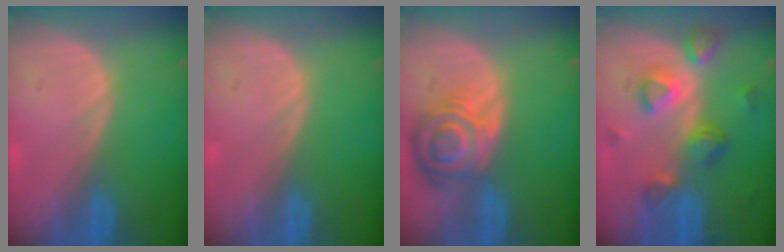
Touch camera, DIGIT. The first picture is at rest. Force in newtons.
{"total": 0.0}
{"total": 8.3, "press": 7.3, "slide": 3.9}
{"total": 7.8, "press": 6.9, "slide": 3.6}